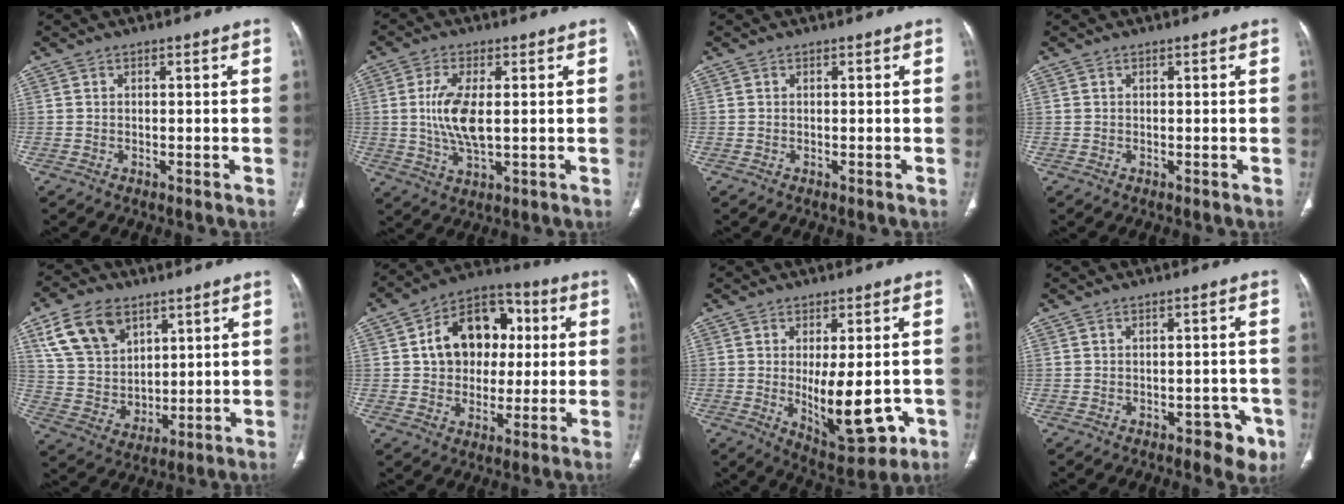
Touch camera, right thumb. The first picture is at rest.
{"total": 8.7, "force": [0.7, 3.5, 8.0], "torque": [-0.172, -0.012, 0.017]}
{"total": 0.0}
{"total": 0.0}
{"total": 14.0, "force": [7.0, 9.8, 7.2], "torque": [-0.104, -0.025, 0.145]}
{"total": 15.7, "force": [2.5, 11.9, 9.9], "torque": [-0.110, 0.020, 0.035]}
{"total": 12.7, "force": [-2.2, 5.5, 11.3], "torque": [-0.139, -0.019, -0.016]}
{"total": 5.0, "force": [-2.6, 2.8, 3.2], "torque": [-0.014, 0.014, -0.030]}